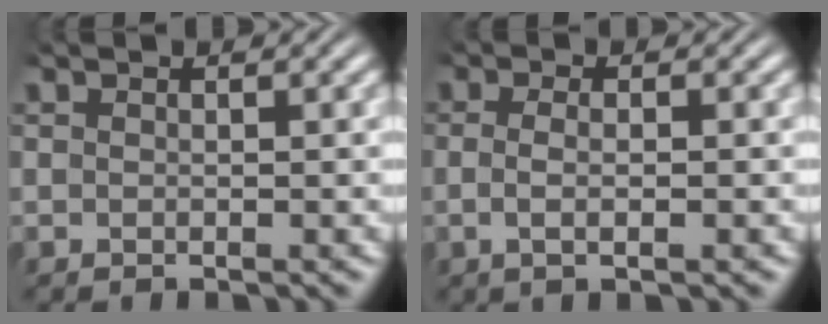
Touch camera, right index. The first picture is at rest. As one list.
[{"total": 2.1, "force": [-0.6, 0.2, 2.0], "torque": [-0.045, -0.007, -0.007]}]